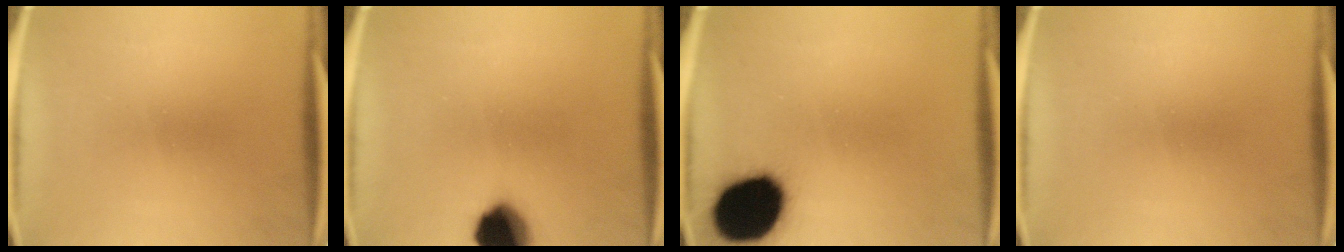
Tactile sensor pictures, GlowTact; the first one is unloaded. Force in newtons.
{"total": 12.3}
{"total": 19.9}
{"total": 0.0}